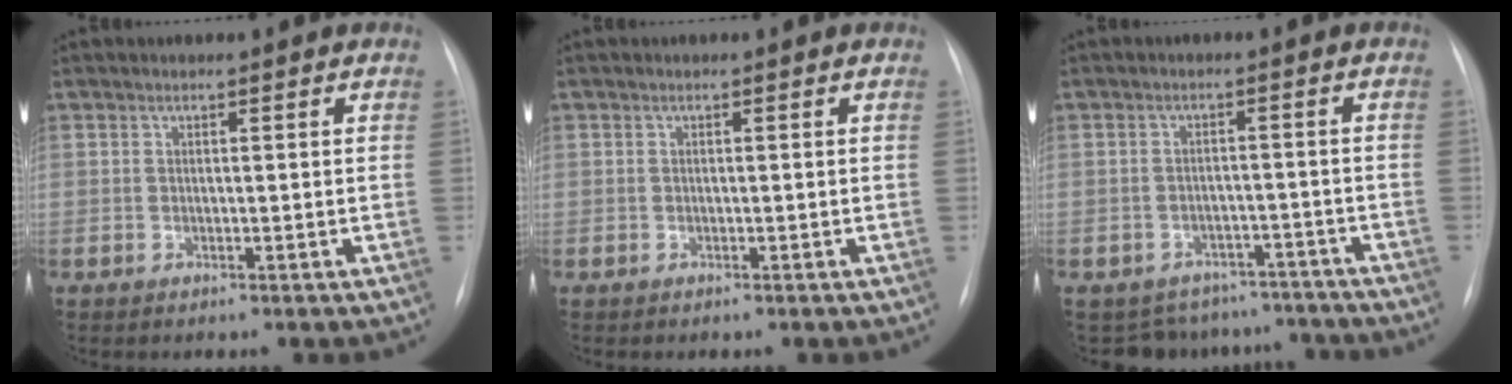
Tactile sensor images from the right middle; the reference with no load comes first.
{"total": 0.0}
{"total": 10.2, "force": [-9.0, 4.7, 0.2], "torque": [0.001, 0.021, -0.103]}